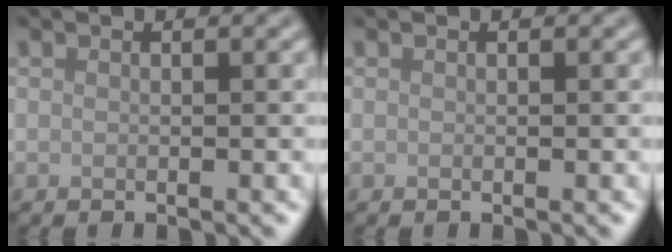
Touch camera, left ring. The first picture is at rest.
{"total": 0.0}